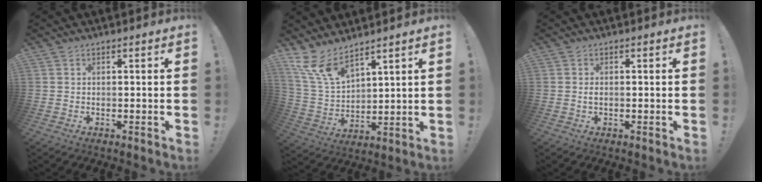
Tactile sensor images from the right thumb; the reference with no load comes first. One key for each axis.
{"total": 11.6, "fx": 9.3, "fy": 4.1, "fz": 5.7, "tx": -0.130, "ty": -0.055, "tz": 0.180}
{"total": 0.8, "fx": -0.2, "fy": 0.4, "fz": 0.7, "tx": -0.015, "ty": 0.003, "tz": -0.004}